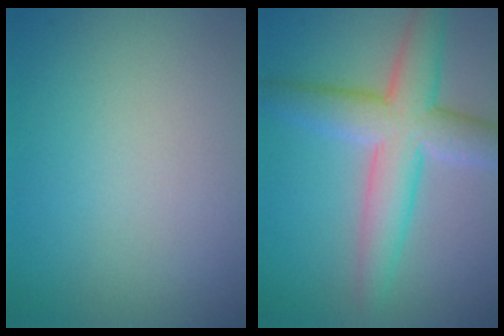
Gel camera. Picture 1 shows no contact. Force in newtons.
{"total": 7.0, "press": 7.0, "slide": 0.0}